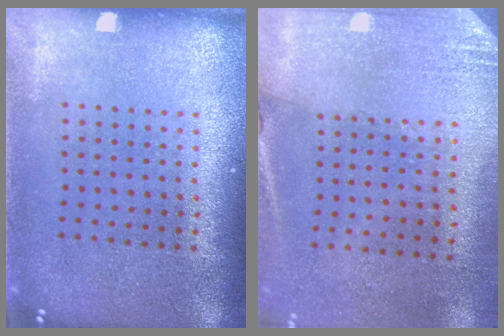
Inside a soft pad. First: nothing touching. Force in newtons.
{"total": 2.7, "press": 2.4, "slide": 1.2}